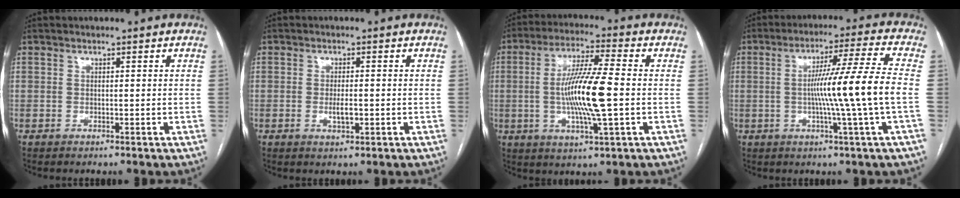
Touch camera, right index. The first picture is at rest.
{"total": 2.5, "force": [-0.5, 0.6, 2.3], "torque": [-0.048, -0.002, -0.007]}
{"total": 12.3, "force": [-0.9, 0.5, 12.3], "torque": [-0.236, -0.005, -0.021]}
{"total": 11.8, "force": [-1.2, -2.7, 11.5], "torque": [-0.193, -0.004, -0.019]}